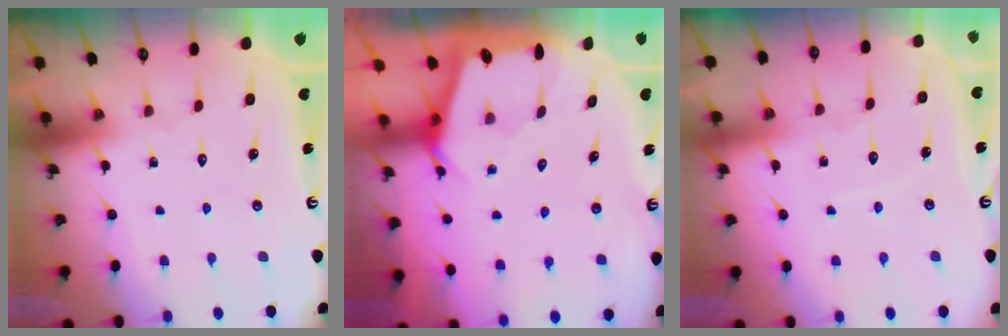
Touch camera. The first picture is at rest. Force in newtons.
{"total": 2.3, "press": 2.3, "slide": 0.3}
{"total": 3.6, "press": 3.6, "slide": 0.4}